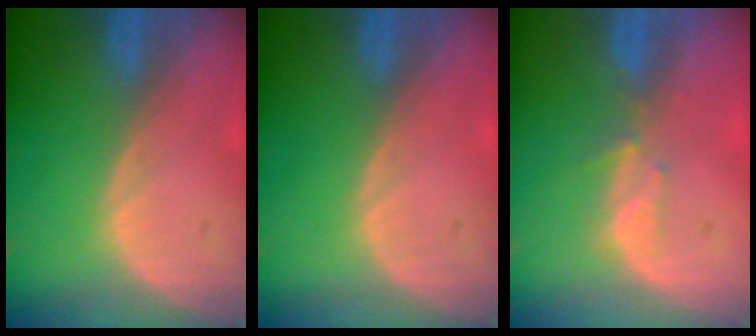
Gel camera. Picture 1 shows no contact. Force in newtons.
{"total": 0.0}
{"total": 2.3, "press": 2.1, "slide": 0.8}